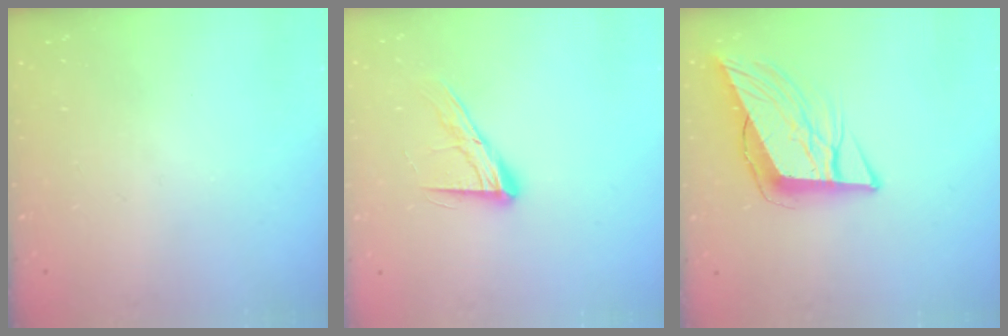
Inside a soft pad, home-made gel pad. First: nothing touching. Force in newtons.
{"total": 12.4, "press": 12.3, "slide": 1.4}
{"total": 11.1, "press": 10.3, "slide": 4.0}